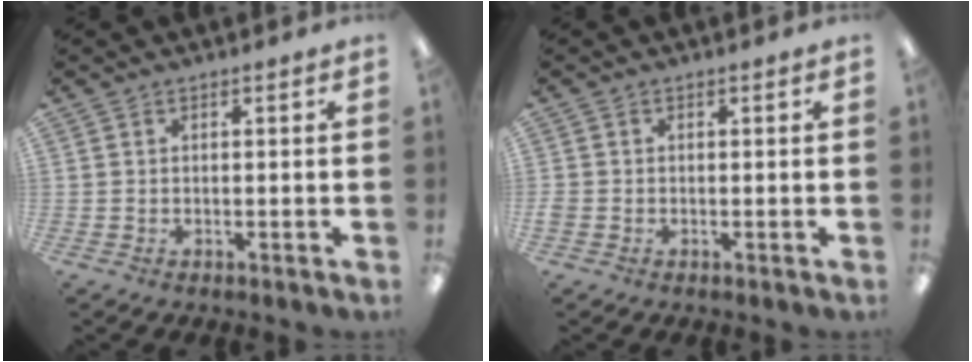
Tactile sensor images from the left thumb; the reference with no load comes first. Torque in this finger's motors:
{"motor_torque": [-0.48, 0.02, 0.13, -0.06, -0.01]}